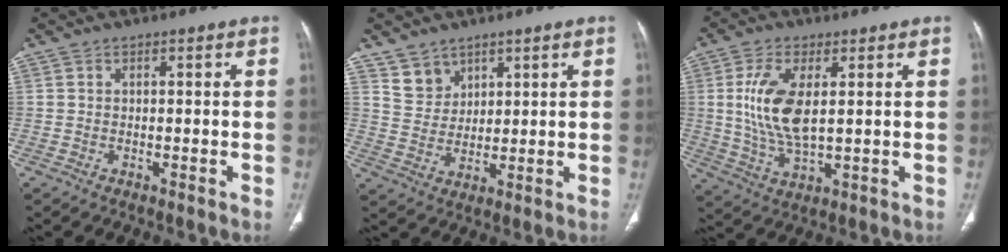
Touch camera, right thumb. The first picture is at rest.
{"total": 5.1, "force": [3.8, 3.5, 0.5], "torque": [0.017, -0.034, 0.078]}
{"total": 11.0, "force": [1.9, 5.0, 9.7], "torque": [-0.203, -0.014, 0.042]}